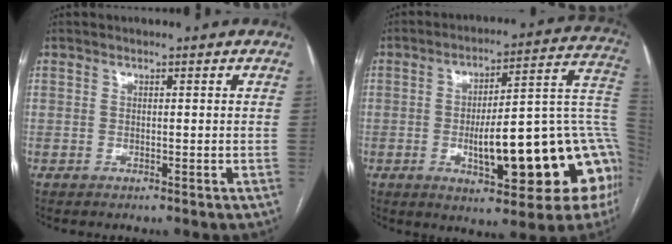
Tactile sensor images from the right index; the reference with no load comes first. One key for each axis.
{"total": 22.4, "fx": -5.3, "fy": 5.6, "fz": 21.0, "tx": -0.190, "ty": 0.035, "tz": -0.060}